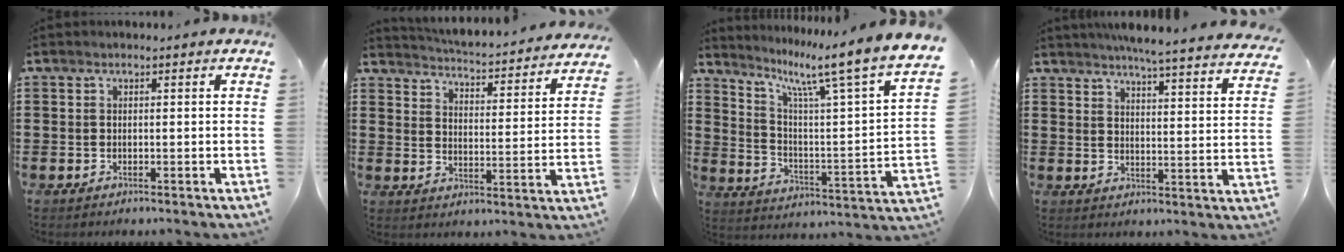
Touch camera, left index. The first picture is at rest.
{"total": 3.7, "force": [3.7, -0.4, 0.3], "torque": [-0.029, -0.038, 0.054]}
{"total": 9.3, "force": [7.0, -0.3, 6.1], "torque": [-0.122, -0.065, 0.096]}
{"total": 5.2, "force": [4.9, -0.6, 1.6], "torque": [-0.043, -0.035, 0.081]}